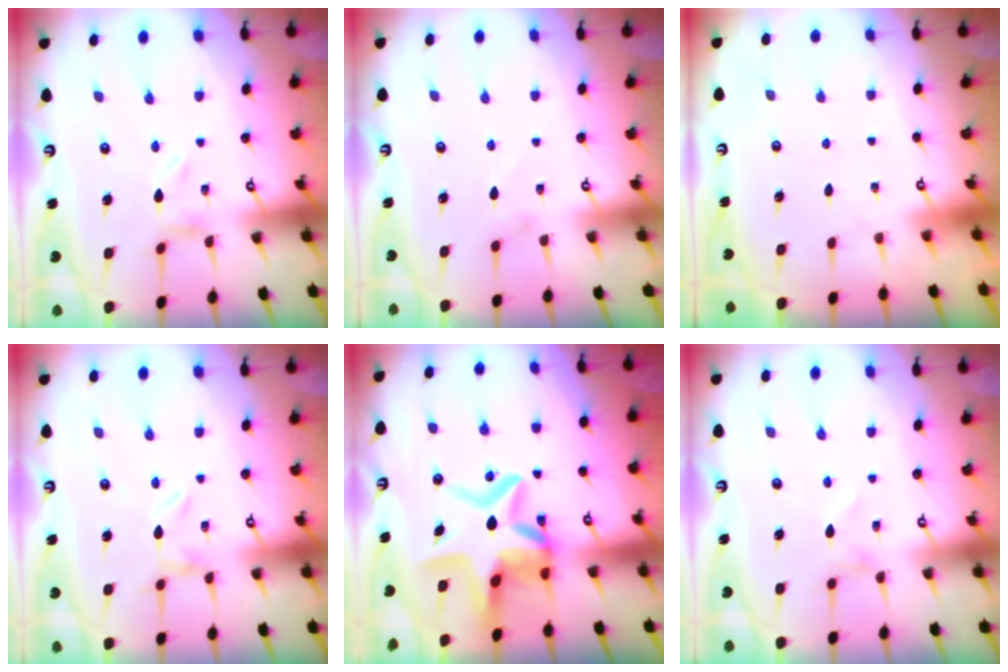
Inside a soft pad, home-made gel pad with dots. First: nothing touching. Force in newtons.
{"total": 1.4, "press": 1.4, "slide": 0.3}
{"total": 1.8, "press": 1.8, "slide": 0.1}
{"total": 0.0}
{"total": 13.2, "press": 12.7, "slide": 3.5}
{"total": 1.6, "press": 1.6, "slide": 0.2}